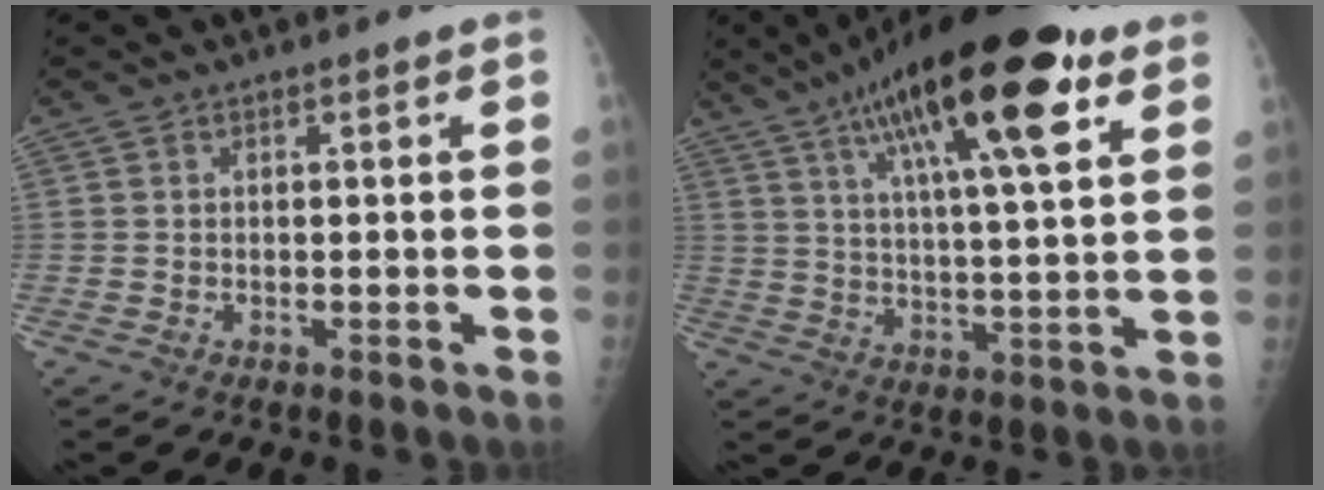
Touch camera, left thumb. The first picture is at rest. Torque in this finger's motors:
{"motor_torque": [0.61, 0.59, 1.82, -0.96, 0.46]}